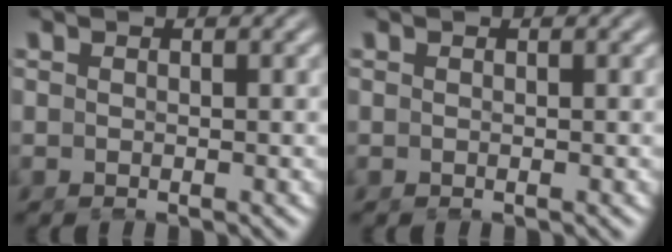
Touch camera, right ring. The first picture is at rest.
{"total": 0.0}